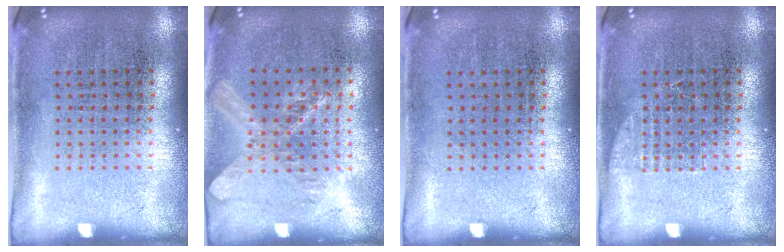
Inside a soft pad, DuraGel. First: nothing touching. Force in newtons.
{"total": 1.5, "press": 1.3, "slide": 0.7}
{"total": 0.0}
{"total": 1.1, "press": 1.1, "slide": 0.2}